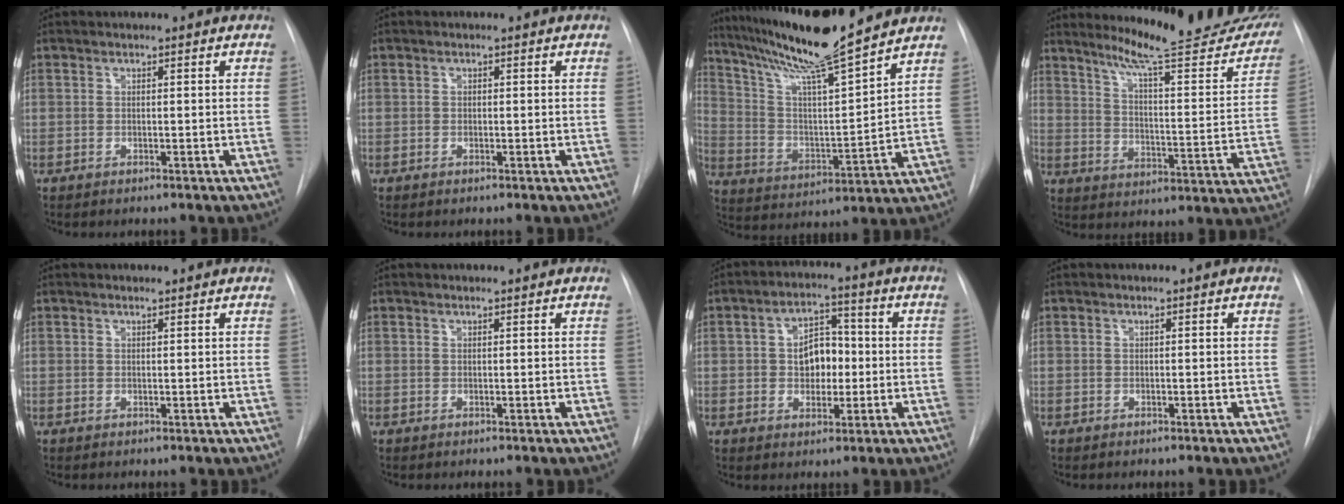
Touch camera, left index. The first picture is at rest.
{"total": 0.6, "force": [-0.6, 0.1, 0.1], "torque": [-0.001, -0.006, -0.011]}
{"total": 17.4, "force": [14.6, -0.8, 9.4], "torque": [-0.166, -0.010, 0.250]}
{"total": 23.1, "force": [20.3, 2.3, 10.7], "torque": [-0.146, -0.081, 0.254]}
{"total": 0.0}
{"total": 0.6, "force": [0.6, 0.1, 0.0], "torque": [-0.008, 0.004, 0.005]}
{"total": 6.8, "force": [-0.7, 4.4, 5.1], "torque": [-0.080, 0.015, -0.009]}
{"total": 0.0}